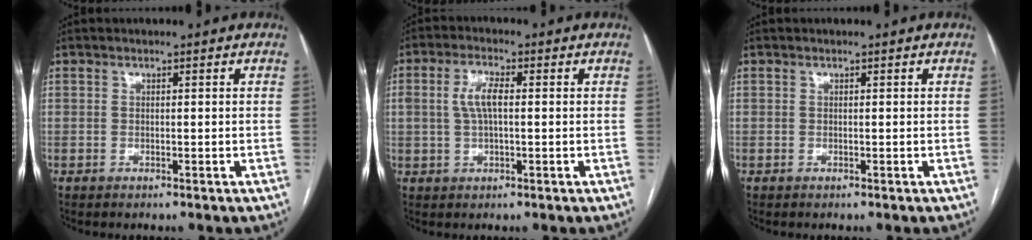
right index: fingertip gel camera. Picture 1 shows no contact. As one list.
[{"total": 4.7, "force": [0.5, 1.6, 4.4], "torque": [-0.098, 0.011, 0.011]}, {"total": 0.0}]